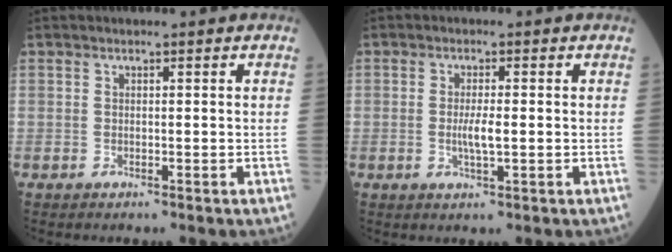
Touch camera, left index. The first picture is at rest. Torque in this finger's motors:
{"motor_torque": [0.44, 0.10, 0.10, 0.03]}